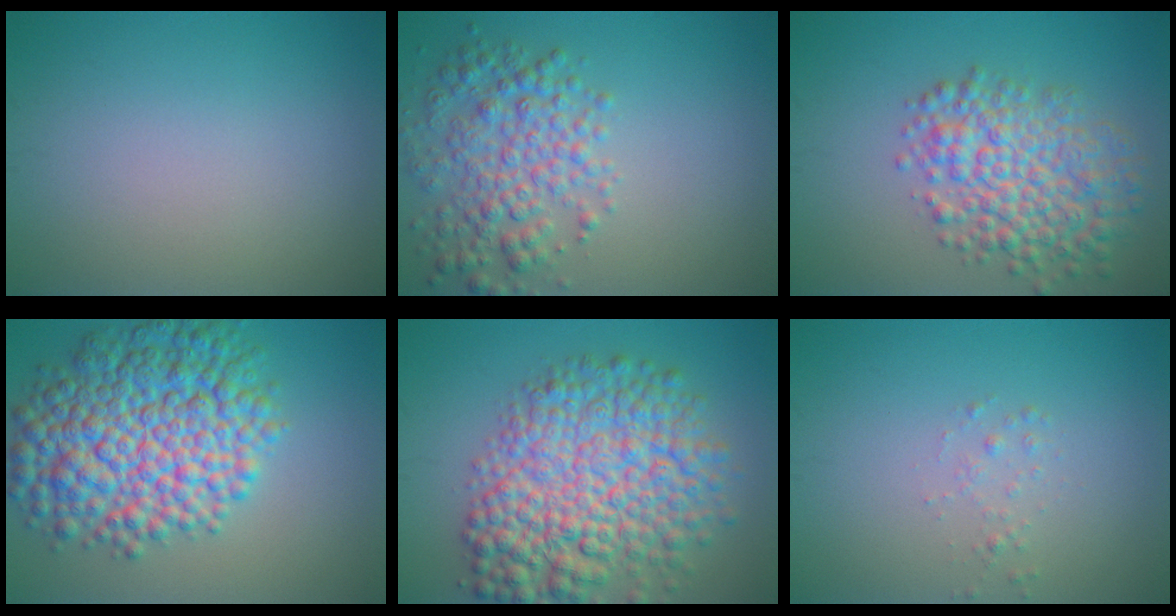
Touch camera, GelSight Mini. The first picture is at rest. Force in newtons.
{"total": 4.9, "press": 4.9, "slide": 0.1}
{"total": 6.7, "press": 6.7, "slide": 0.2}
{"total": 11.0, "press": 11.0, "slide": 0.1}
{"total": 10.4, "press": 10.4, "slide": 0.3}
{"total": 0.8, "press": 0.7, "slide": 0.1}